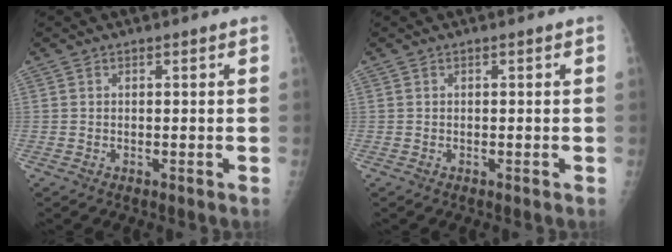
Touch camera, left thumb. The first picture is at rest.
{"total": 0.0}